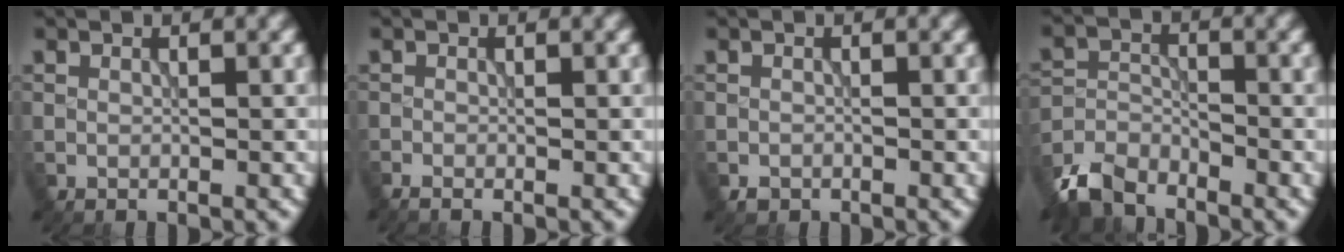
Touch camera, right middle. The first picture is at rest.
{"total": 0.8, "force": [-0.7, 0.1, 0.4], "torque": [-0.007, -0.005, -0.019]}
{"total": 0.7, "force": [-0.5, 0.5, 0.1], "torque": [0.002, -0.004, -0.010]}
{"total": 5.0, "force": [-4.3, 2.0, 1.6], "torque": [-0.033, -0.009, -0.094]}